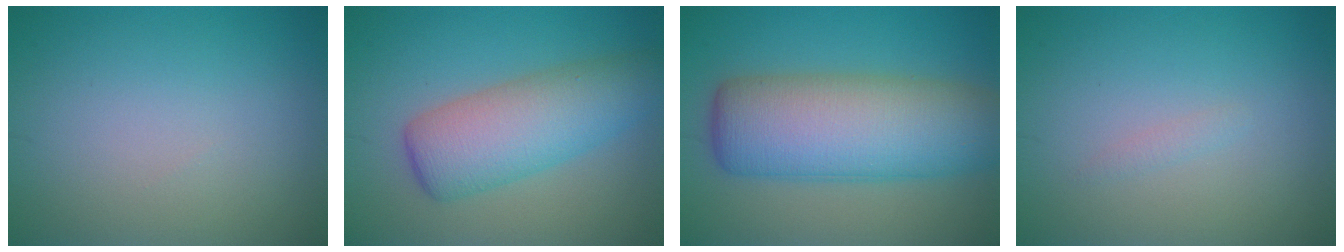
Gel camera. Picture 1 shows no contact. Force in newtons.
{"total": 6.6, "press": 6.6, "slide": 0.1}
{"total": 10.8, "press": 10.8, "slide": 0.4}
{"total": 0.6, "press": 0.6, "slide": 0.0}